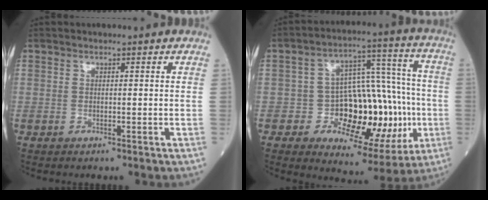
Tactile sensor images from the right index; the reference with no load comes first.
{"total": 17.0, "force": [-3.4, 9.0, 14.0], "torque": [-0.182, 0.031, -0.034]}